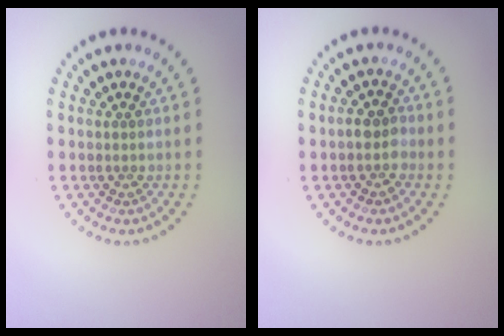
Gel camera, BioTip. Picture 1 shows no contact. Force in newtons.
{"total": 2.0, "press": 1.9, "slide": 0.7}